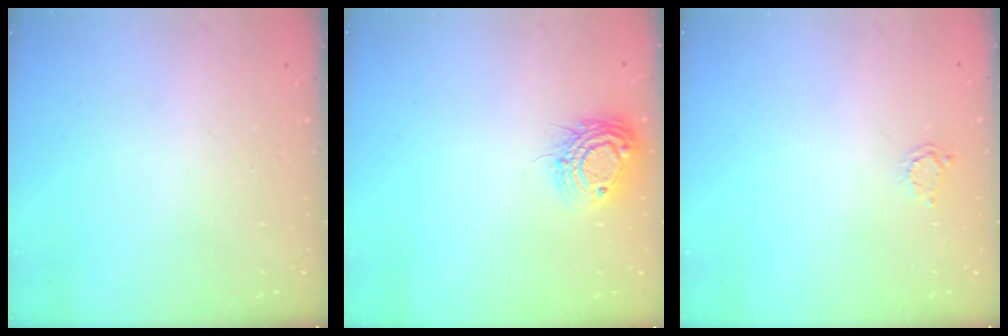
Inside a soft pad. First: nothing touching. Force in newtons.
{"total": 11.0, "press": 10.9, "slide": 1.0}
{"total": 2.5, "press": 2.5, "slide": 0.4}